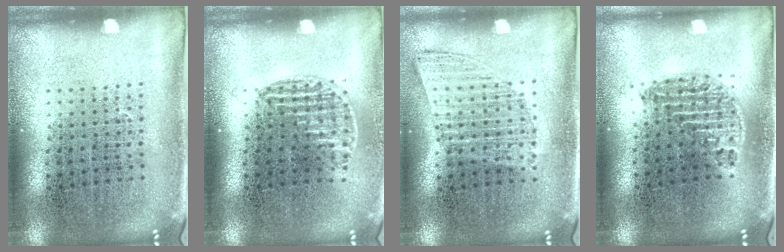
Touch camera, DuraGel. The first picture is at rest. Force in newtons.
{"total": 1.0, "press": 0.8, "slide": 0.6}
{"total": 0.9, "press": 0.9, "slide": 0.3}
{"total": 1.1, "press": 1.0, "slide": 0.4}